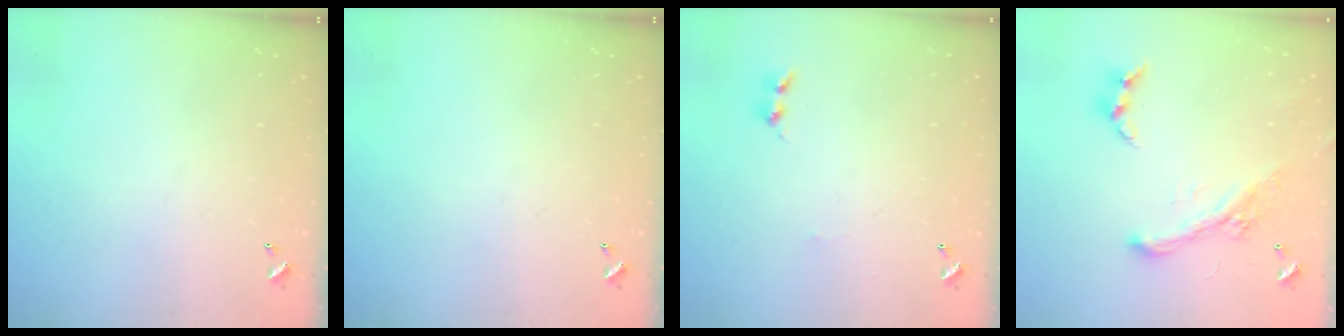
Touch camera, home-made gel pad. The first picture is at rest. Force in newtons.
{"total": 0.0}
{"total": 0.0}
{"total": 3.4, "press": 3.1, "slide": 1.4}